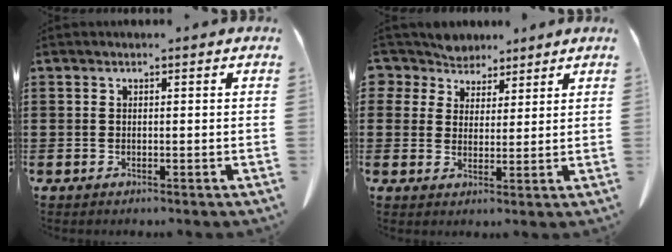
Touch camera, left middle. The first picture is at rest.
{"total": 5.1, "force": [4.5, 2.5, -0.1], "torque": [-0.026, -0.018, 0.083]}